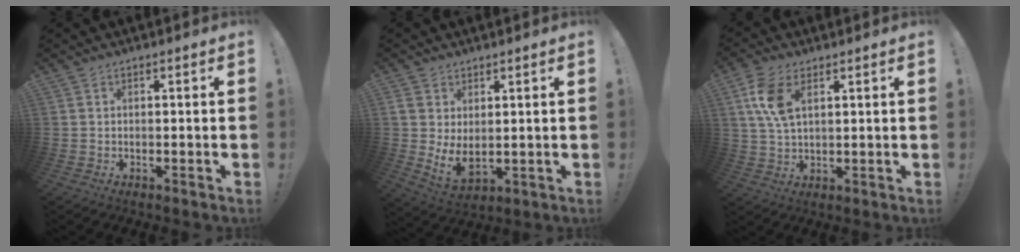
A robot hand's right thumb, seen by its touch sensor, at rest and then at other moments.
{"total": 6.7, "force": [2.3, 4.1, 4.8], "torque": [-0.072, -0.027, 0.049]}
{"total": 9.2, "force": [3.6, 4.8, 7.0], "torque": [-0.142, -0.008, 0.067]}